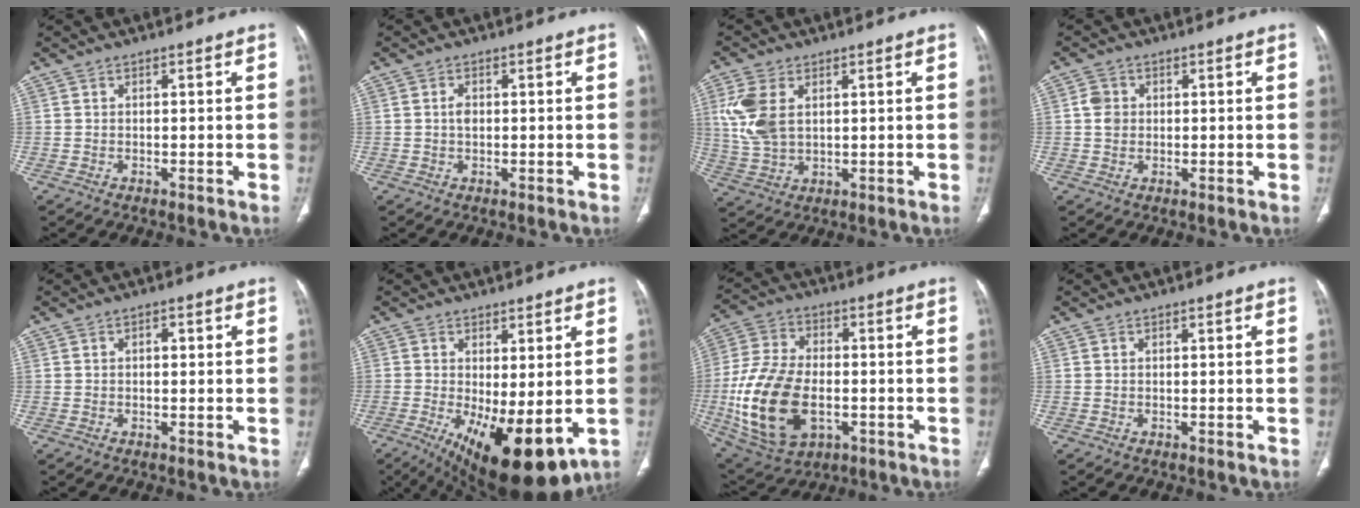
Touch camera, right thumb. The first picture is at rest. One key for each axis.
{"total": 1.8, "fx": 0.1, "fy": 1.2, "fz": 1.3, "tx": -0.023, "ty": 0.002, "tz": 0.002}
{"total": 9.0, "fx": 2.5, "fy": 5.5, "fz": 6.7, "tx": -0.151, "ty": -0.003, "tz": 0.058}
{"total": 3.0, "fx": 0.4, "fy": 2.6, "fz": 1.5, "tx": -0.017, "ty": 0.002, "tz": 0.006}
{"total": 1.3, "fx": 0.2, "fy": 0.8, "fz": 1.0, "tx": -0.014, "ty": 0.005, "tz": 0.000}
{"total": 14.7, "fx": -3.8, "fy": 5.8, "fz": 13.0, "tx": -0.201, "ty": -0.026, "tz": -0.037}
{"total": 19.8, "fx": -3.8, "fy": 12.1, "fz": 15.2, "tx": -0.298, "ty": 0.004, "tz": -0.054}
{"total": 0.0}